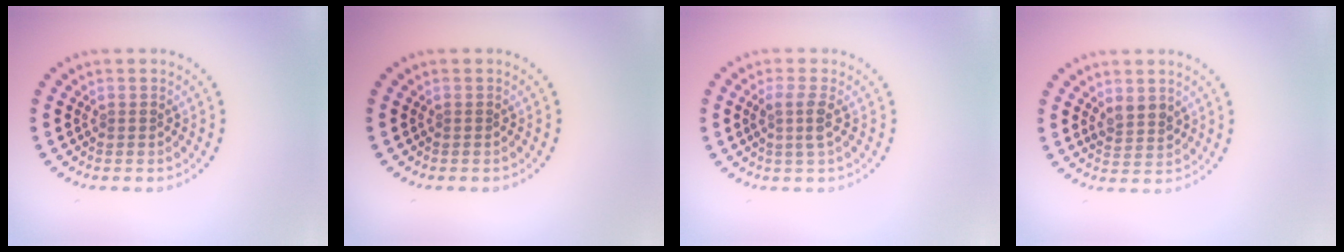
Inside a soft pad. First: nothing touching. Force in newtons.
{"total": 0.0}
{"total": 1.9, "press": 1.6, "slide": 1.0}
{"total": 1.9, "press": 1.8, "slide": 0.7}